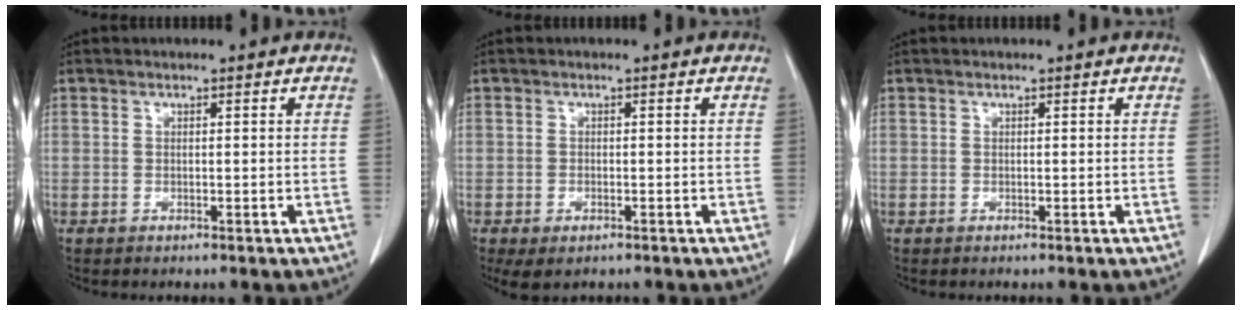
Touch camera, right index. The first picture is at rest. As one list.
[{"total": 3.1, "force": [-1.8, 1.4, 2.1], "torque": [-0.039, -0.007, -0.022]}, {"total": 0.0}]